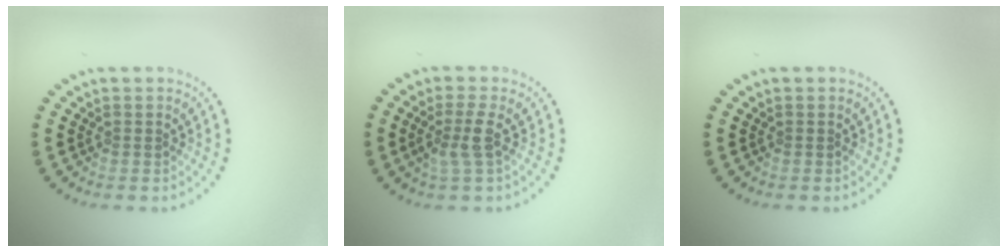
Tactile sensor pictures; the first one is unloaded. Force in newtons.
{"total": 2.1, "press": 1.7, "slide": 1.2}
{"total": 0.0}